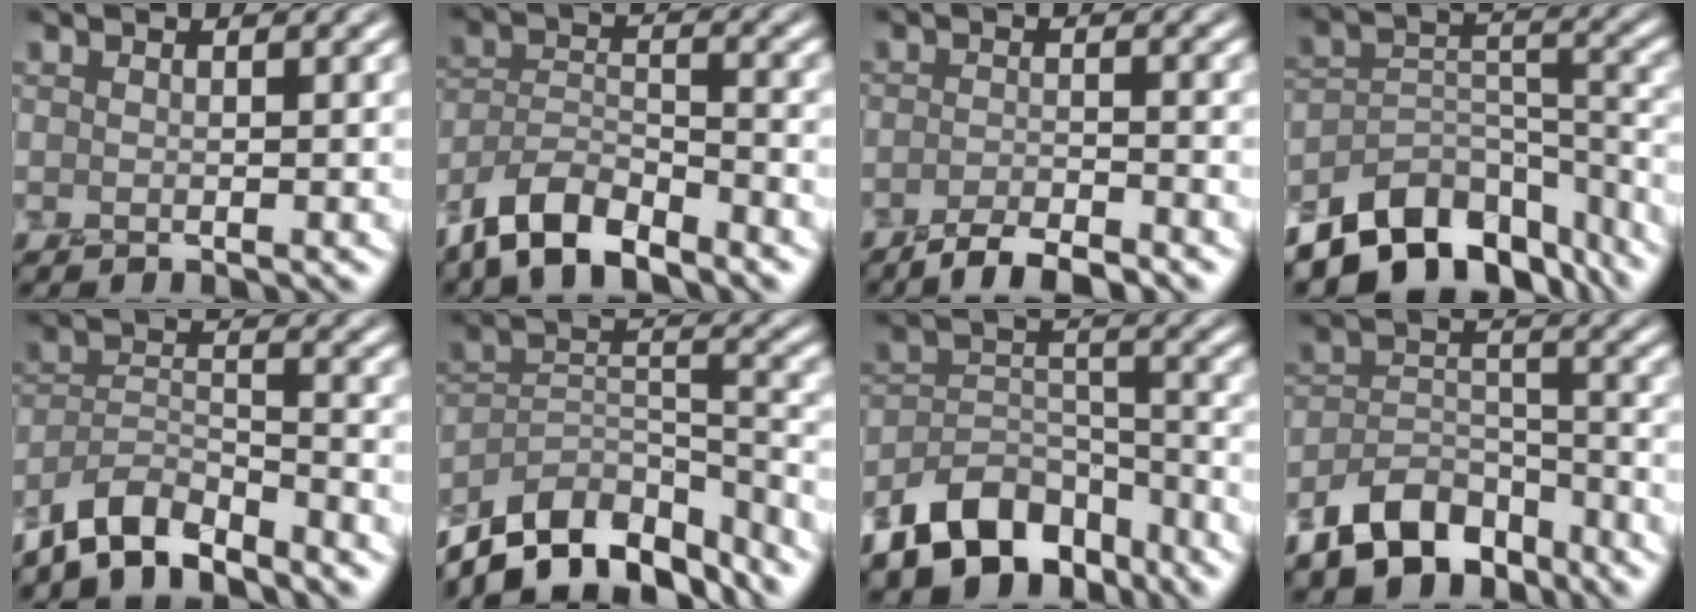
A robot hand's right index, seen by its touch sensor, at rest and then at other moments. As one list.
[{"total": 6.3, "force": [-5.1, 2.2, 3.1], "torque": [-0.053, -0.001, -0.103]}, {"total": 3.2, "force": [-2.7, 0.5, 1.7], "torque": [-0.025, 0.003, -0.054]}, {"total": 10.2, "force": [-7.8, 5.0, 4.2], "torque": [-0.066, 0.004, -0.134]}, {"total": 5.5, "force": [-4.9, 1.7, 2.1], "torque": [-0.033, 0.001, -0.096]}, {"total": 11.0, "force": [-8.7, 4.8, 4.6], "torque": [-0.075, 0.017, -0.153]}, {"total": 9.1, "force": [-6.4, 5.1, 3.9], "torque": [-0.061, 0.004, -0.122]}, {"total": 7.1, "force": [-5.3, 3.7, 3.0], "torque": [-0.042, -0.005, -0.103]}]